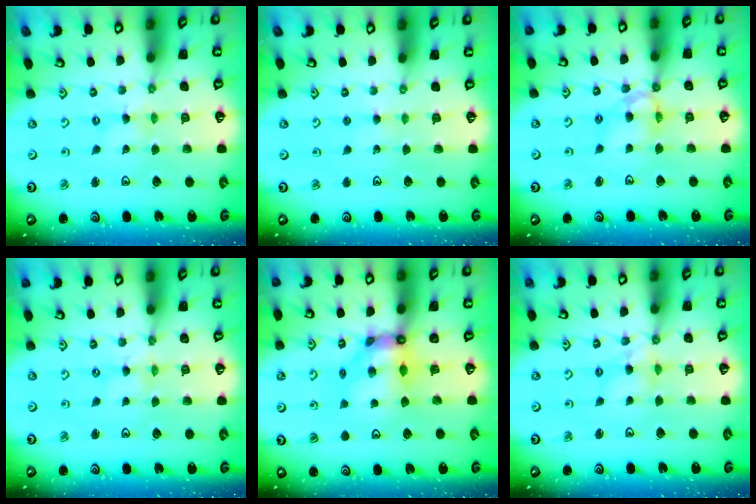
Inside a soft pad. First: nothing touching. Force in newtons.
{"total": 2.2, "press": 2.2, "slide": 0.2}
{"total": 9.8, "press": 9.8, "slide": 0.8}
{"total": 0.0}
{"total": 9.4, "press": 9.3, "slide": 1.1}
{"total": 5.0, "press": 5.0, "slide": 0.4}